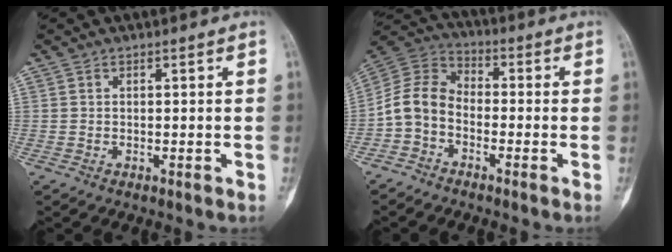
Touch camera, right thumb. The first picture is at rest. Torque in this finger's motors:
{"motor_torque": [0.42, 0.41, 0.68, -0.67, 0.05]}